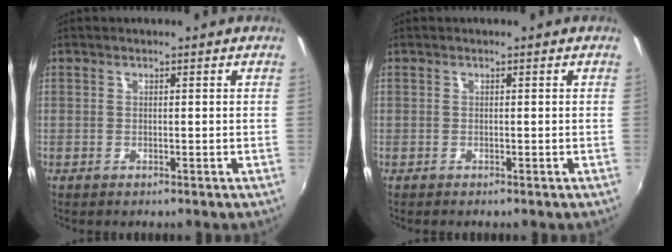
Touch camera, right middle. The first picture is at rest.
{"total": 0.0}